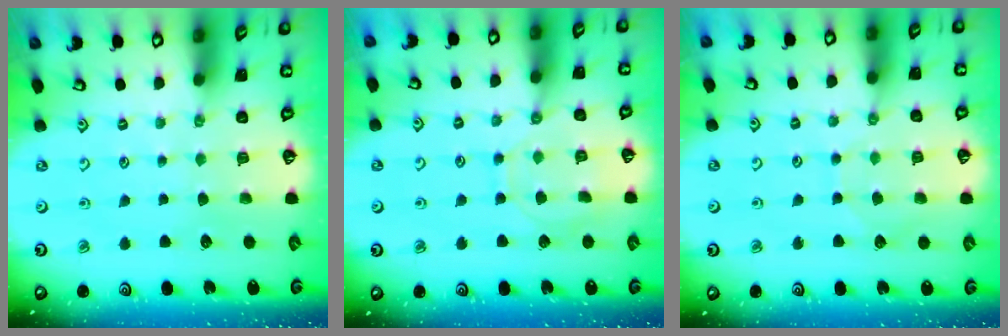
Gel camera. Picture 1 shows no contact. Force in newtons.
{"total": 10.1, "press": 10.0, "slide": 0.9}
{"total": 5.5, "press": 5.5, "slide": 0.5}